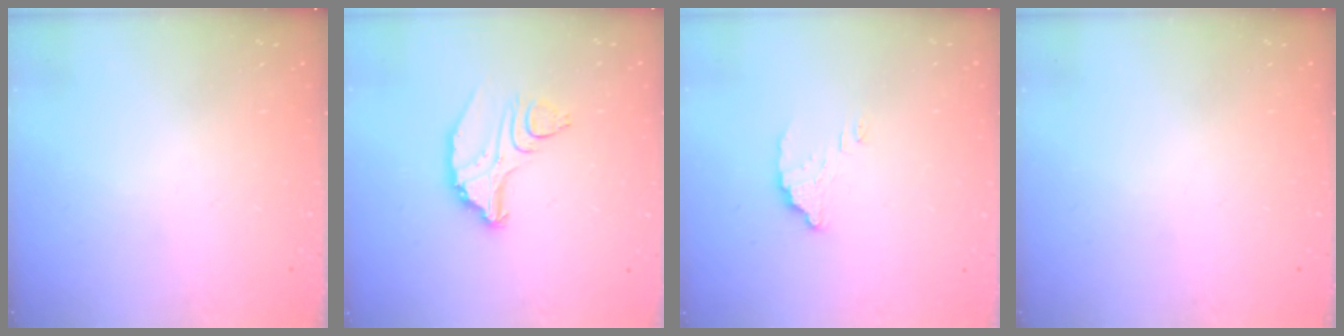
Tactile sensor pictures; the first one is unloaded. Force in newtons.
{"total": 9.7, "press": 9.7, "slide": 1.0}
{"total": 3.8, "press": 3.8, "slide": 0.2}
{"total": 0.0}